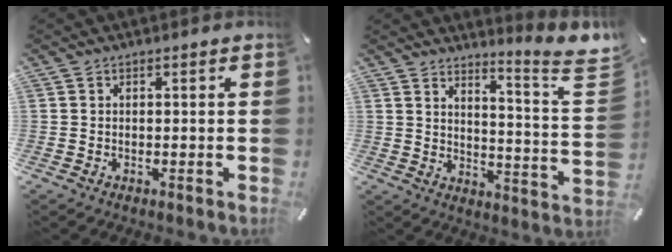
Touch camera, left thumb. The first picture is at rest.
{"total": 7.2, "force": [6.3, 0.1, 3.6], "torque": [-0.048, -0.080, 0.097]}